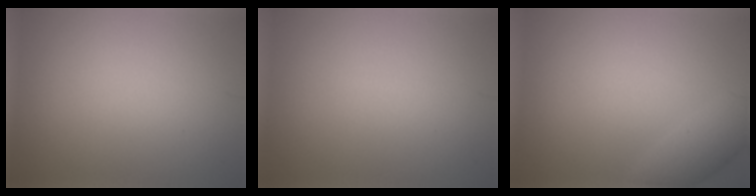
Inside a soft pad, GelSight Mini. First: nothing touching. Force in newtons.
{"total": 0.0}
{"total": 3.0, "press": 3.0, "slide": 0.1}